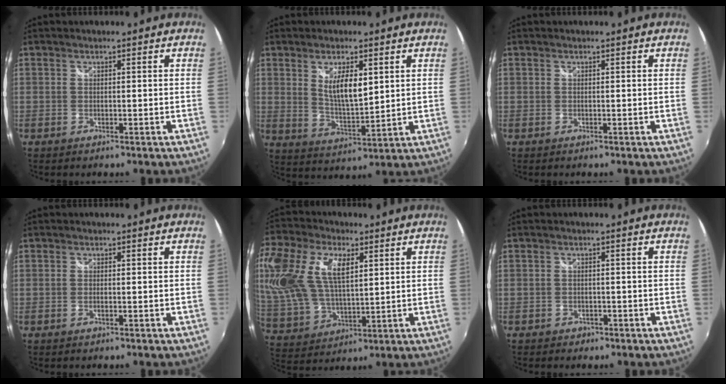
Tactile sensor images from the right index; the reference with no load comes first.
{"total": 7.8, "force": [2.7, 2.8, 6.8], "torque": [-0.118, -0.009, 0.055]}
{"total": 0.0}
{"total": 0.9, "force": [-0.3, 0.1, 0.8], "torque": [-0.016, 0.000, -0.007]}
{"total": 24.3, "force": [8.7, 13.7, 18.1], "torque": [-0.414, 0.044, 0.169]}
{"total": 1.8, "force": [-1.1, 1.3, 0.5], "torque": [-0.013, 0.000, -0.014]}